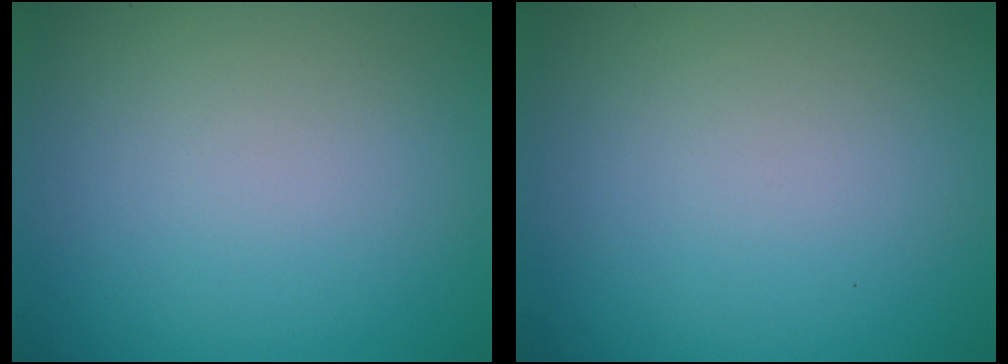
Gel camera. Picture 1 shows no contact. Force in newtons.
{"total": 0.0}